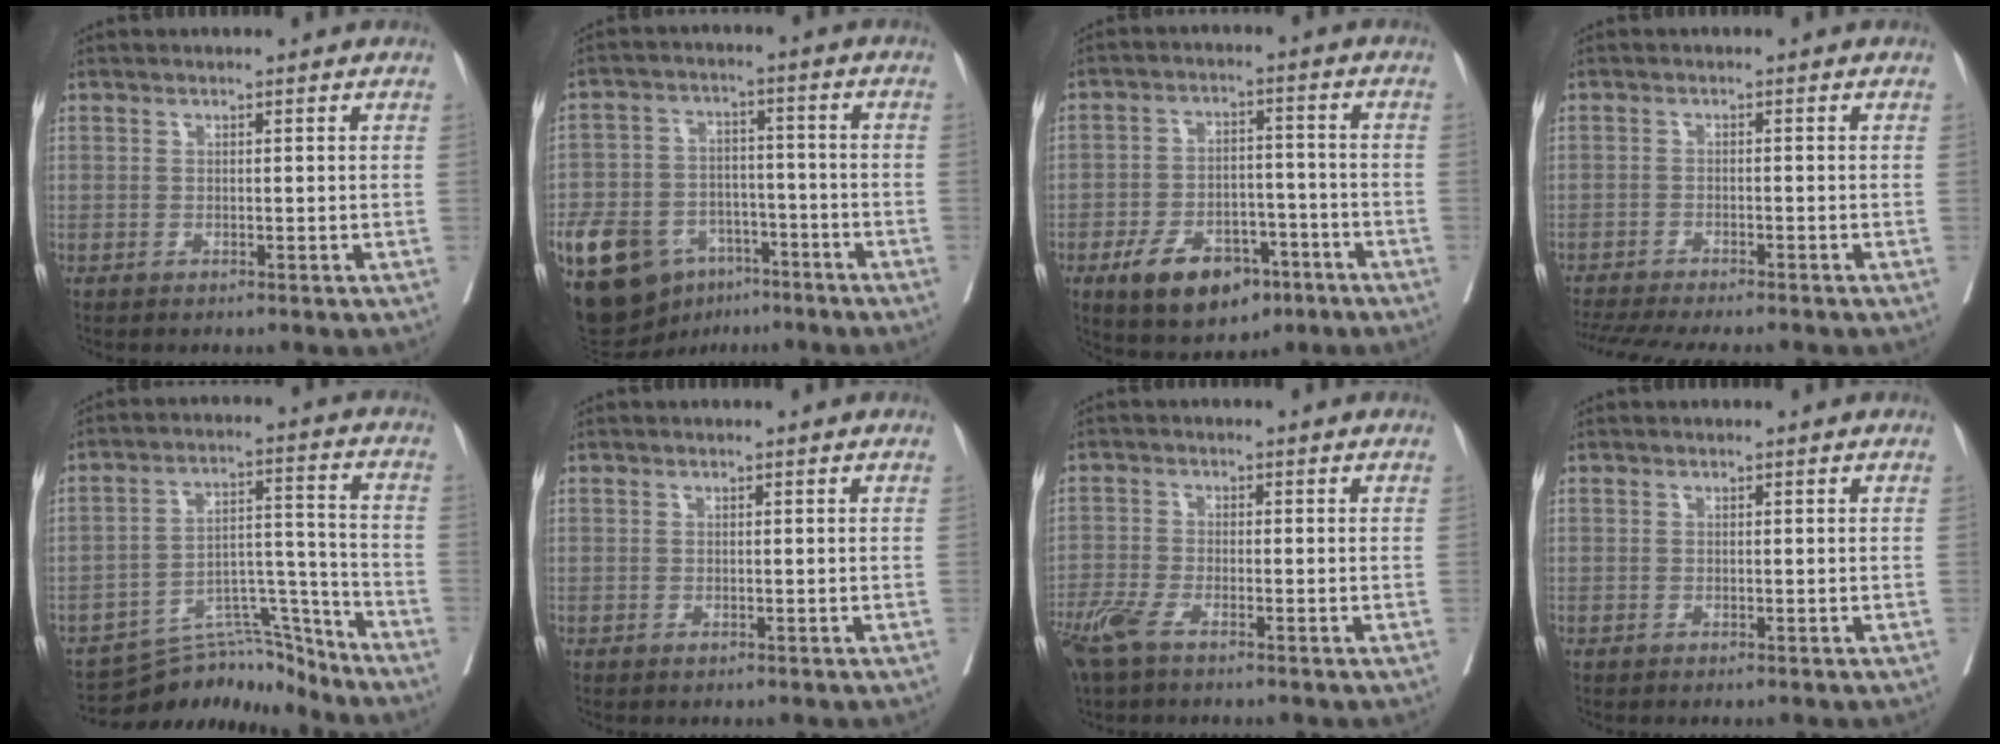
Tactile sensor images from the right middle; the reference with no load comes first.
{"total": 16.1, "force": [-9.2, 10.1, 8.6], "torque": [-0.167, 0.012, -0.148]}
{"total": 11.4, "force": [-6.5, 6.2, 7.1], "torque": [-0.112, 0.004, -0.097]}
{"total": 12.8, "force": [-11.3, 1.7, 5.8], "torque": [-0.093, -0.011, -0.159]}
{"total": 12.0, "force": [-11.6, 2.4, 1.6], "torque": [-0.011, 0.045, -0.188]}
{"total": 0.0}
{"total": 5.5, "force": [-3.9, 1.2, 3.7], "torque": [-0.084, -0.013, -0.077]}
{"total": 0.0}